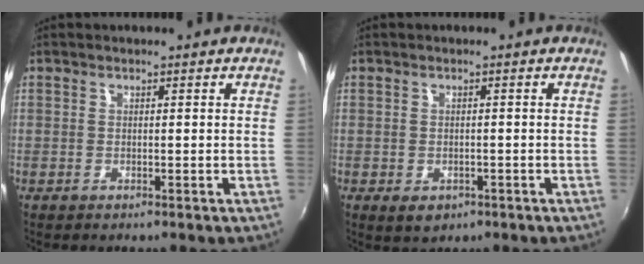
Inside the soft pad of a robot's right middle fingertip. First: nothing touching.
{"total": 3.2, "force": [-1.4, 2.2, 1.8], "torque": [-0.034, -0.008, -0.015]}